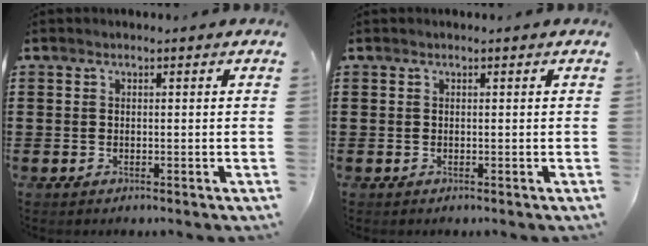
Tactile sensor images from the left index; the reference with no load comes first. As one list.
[{"total": 0.0}]